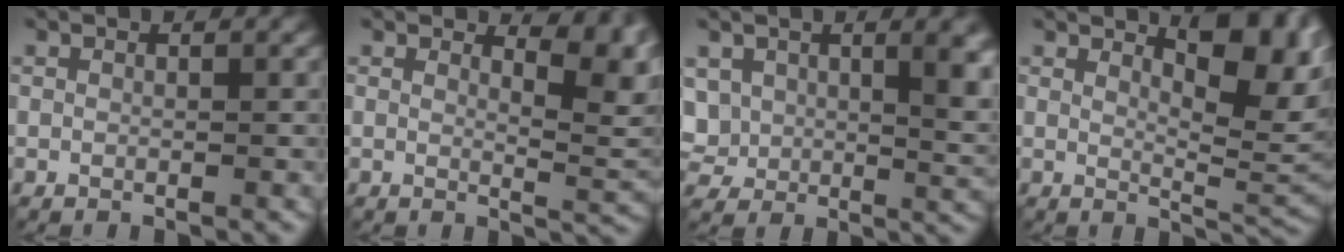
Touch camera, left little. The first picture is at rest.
{"total": 6.0, "force": [3.5, 2.2, 4.4], "torque": [-0.040, 0.004, 0.049]}
{"total": 8.5, "force": [2.5, 5.6, 5.9], "torque": [-0.127, -0.016, 0.054]}
{"total": 7.3, "force": [3.0, 2.3, 6.3], "torque": [-0.084, -0.004, 0.050]}